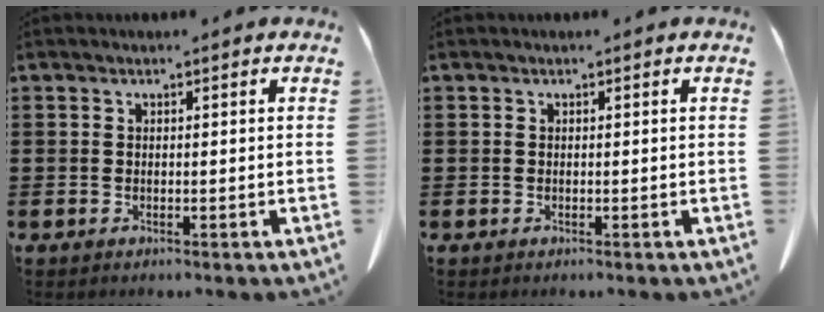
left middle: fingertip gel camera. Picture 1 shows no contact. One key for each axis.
{"total": 0.0}